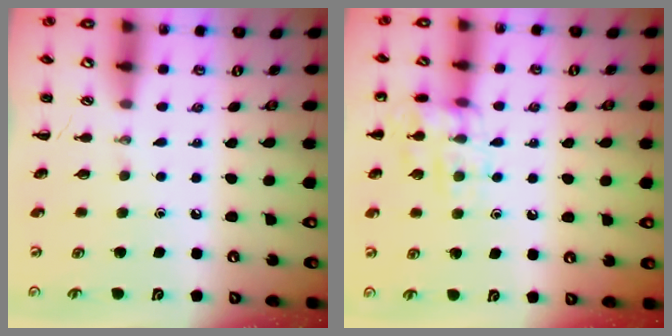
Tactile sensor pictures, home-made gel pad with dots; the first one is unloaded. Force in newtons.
{"total": 12.5, "press": 12.5, "slide": 0.6}